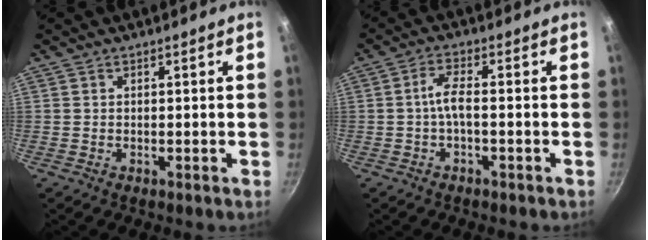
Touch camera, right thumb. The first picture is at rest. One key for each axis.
{"total": 3.8, "fx": -1.0, "fy": 1.0, "fz": 3.5, "tx": -0.083, "ty": 0.017, "tz": -0.026}